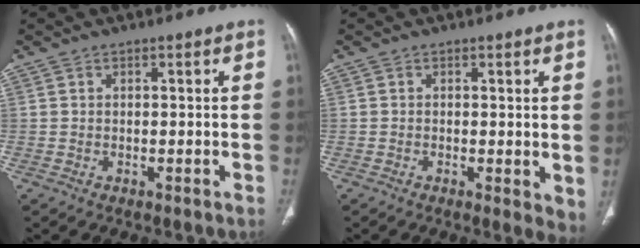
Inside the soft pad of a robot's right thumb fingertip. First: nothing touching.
{"total": 3.8, "force": [0.0, 1.5, 3.6], "torque": [-0.042, -0.011, -0.003]}